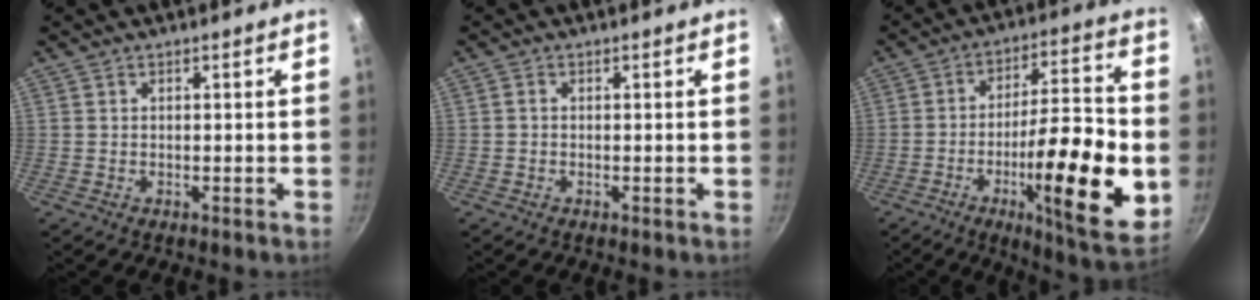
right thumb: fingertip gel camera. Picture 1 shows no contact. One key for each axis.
{"total": 0.6, "fx": -0.1, "fy": 0.4, "fz": 0.4, "tx": -0.007, "ty": 0.004, "tz": -0.004}
{"total": 23.2, "fx": -5.6, "fy": 5.9, "fz": 21.7, "tx": -0.307, "ty": 0.020, "tz": -0.084}